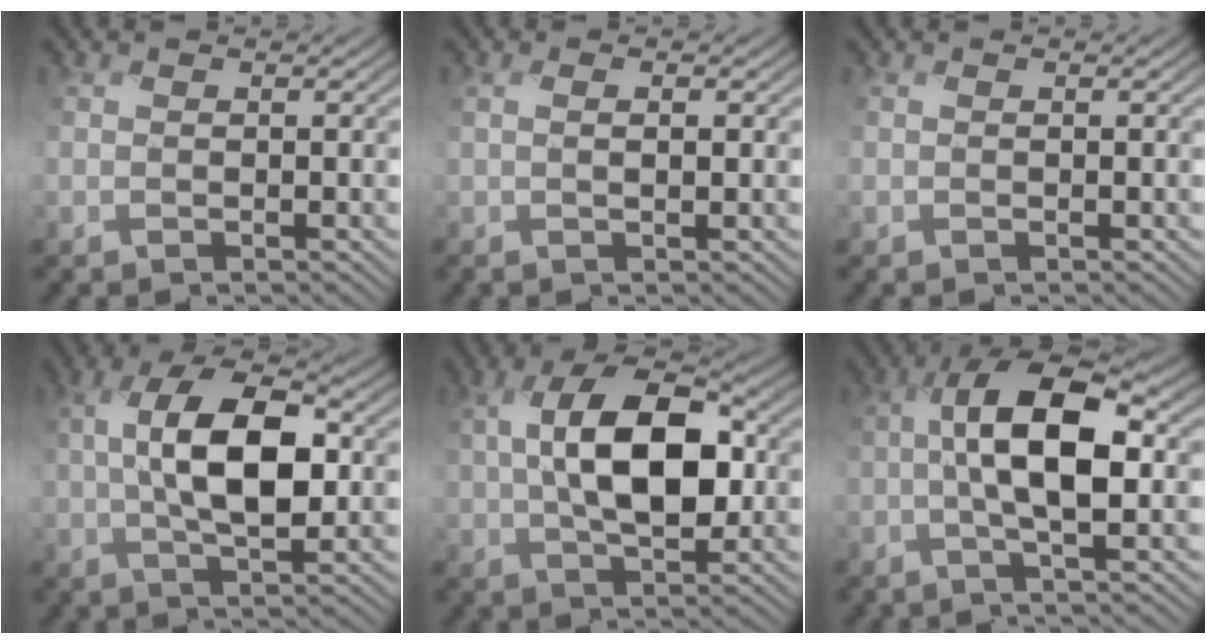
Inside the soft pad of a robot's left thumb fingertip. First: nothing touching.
{"total": 1.7, "force": [0.3, 0.3, 1.6], "torque": [-0.037, 0.004, 0.004]}
{"total": 0.0}
{"total": 10.7, "force": [0.7, 4.6, 9.7], "torque": [-0.182, 0.010, 0.009]}
{"total": 11.2, "force": [0.9, 5.7, 9.6], "torque": [-0.177, 0.011, 0.011]}
{"total": 10.1, "force": [-0.3, 2.9, 9.7], "torque": [-0.160, 0.019, -0.017]}